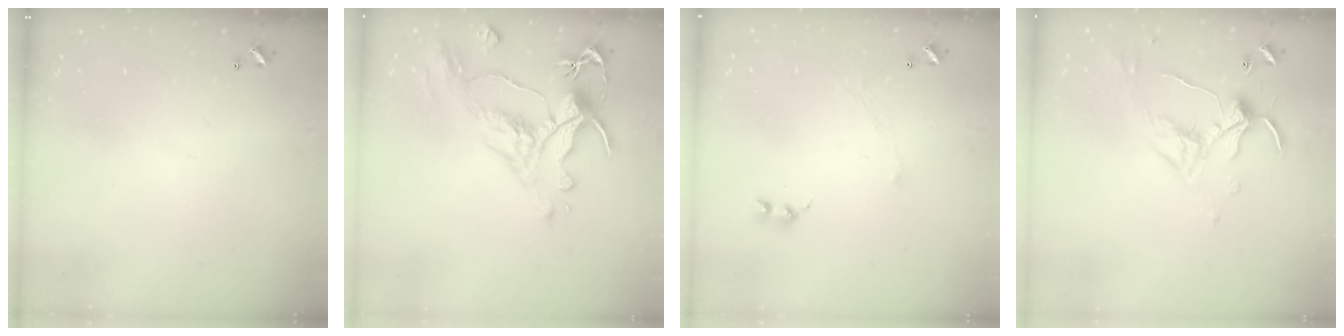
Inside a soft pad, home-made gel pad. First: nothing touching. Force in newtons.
{"total": 1.6, "press": 0.8, "slide": 1.4}
{"total": 2.0, "press": 1.9, "slide": 0.7}
{"total": 1.2, "press": 0.8, "slide": 0.8}